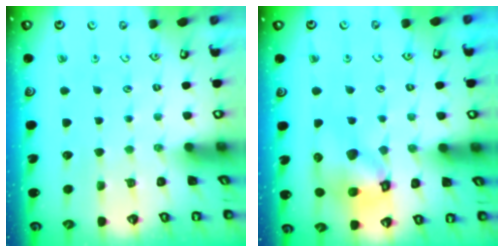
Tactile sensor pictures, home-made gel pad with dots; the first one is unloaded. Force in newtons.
{"total": 12.9, "press": 12.8, "slide": 1.8}